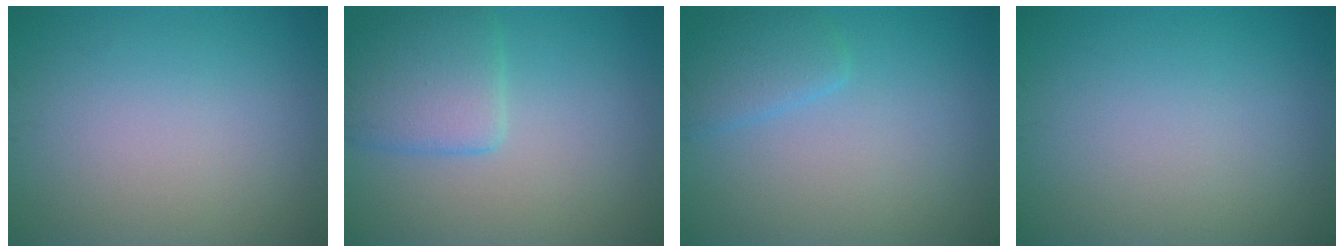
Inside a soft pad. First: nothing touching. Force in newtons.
{"total": 4.1, "press": 4.1, "slide": 0.0}
{"total": 2.3, "press": 2.3, "slide": 0.2}
{"total": 0.0}